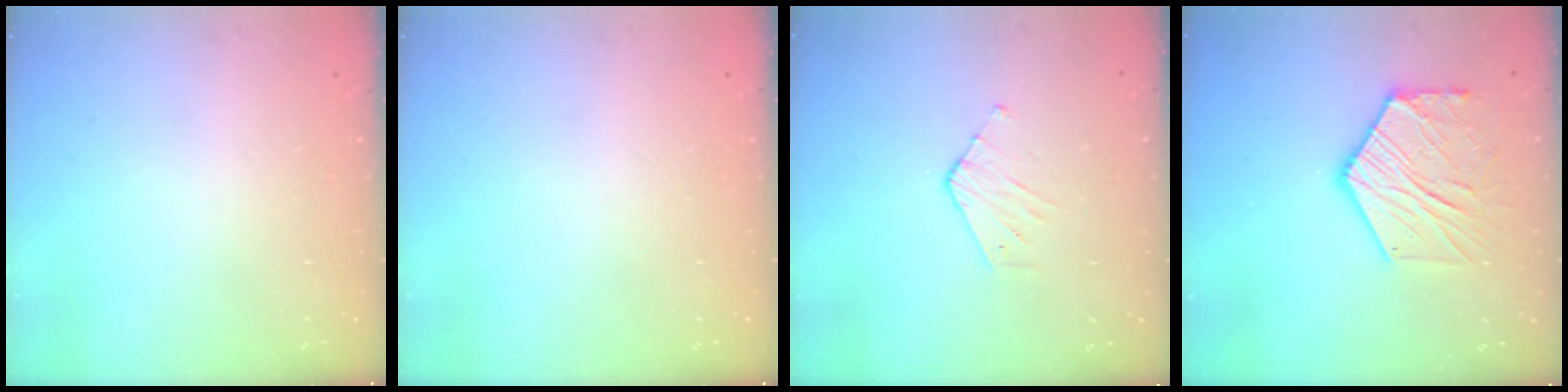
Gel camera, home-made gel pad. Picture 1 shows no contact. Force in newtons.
{"total": 0.0}
{"total": 3.4, "press": 3.4, "slide": 0.3}
{"total": 14.8, "press": 14.7, "slide": 1.4}